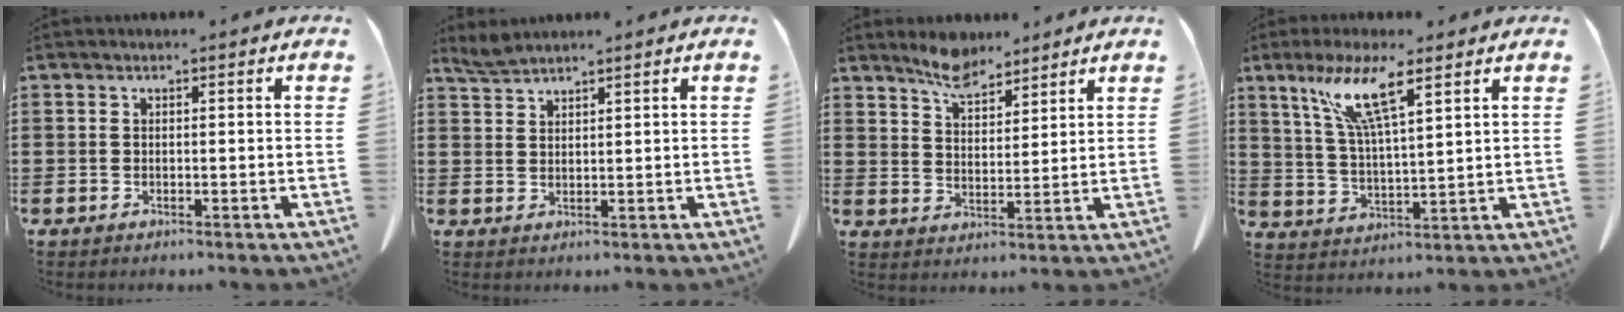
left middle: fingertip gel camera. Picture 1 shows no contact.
{"total": 2.0, "force": [1.9, 0.0, 0.5], "torque": [-0.016, 0.003, 0.037]}
{"total": 5.9, "force": [5.3, 1.8, 1.8], "torque": [-0.050, -0.011, 0.100]}
{"total": 9.3, "force": [5.9, 1.4, 7.1], "torque": [-0.153, -0.004, 0.101]}